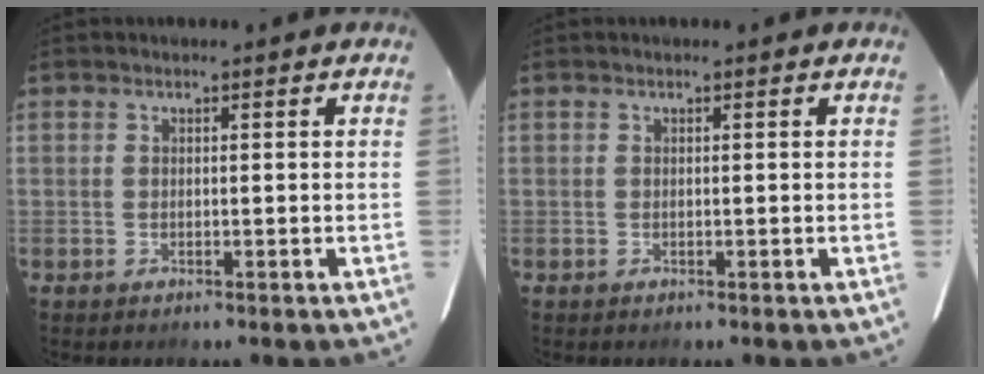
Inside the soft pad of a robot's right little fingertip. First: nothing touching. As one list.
[{"total": 0.0}]